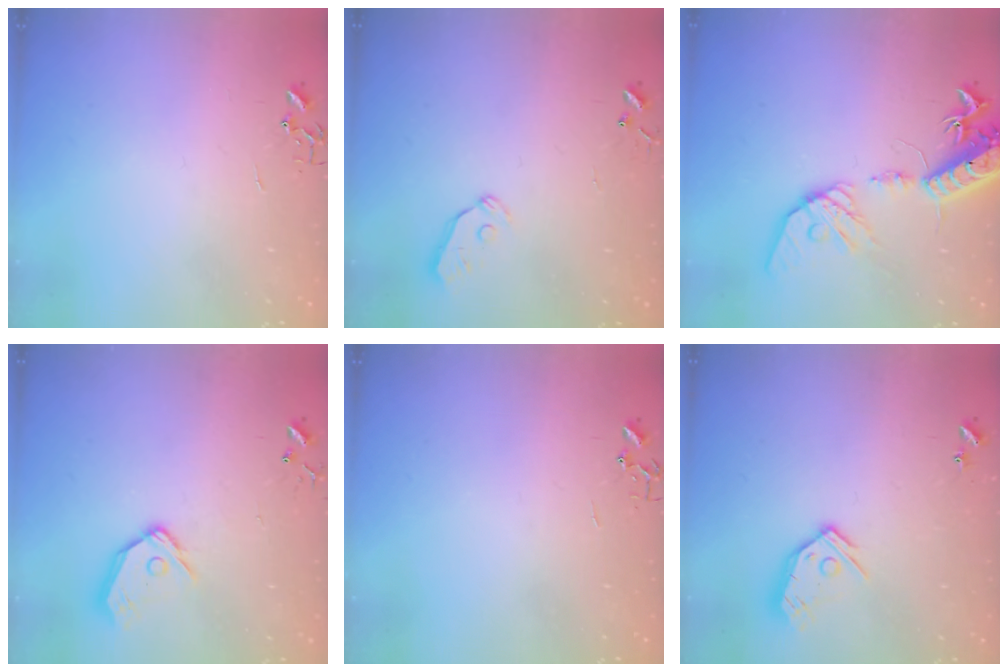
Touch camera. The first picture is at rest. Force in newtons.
{"total": 3.0, "press": 3.0, "slide": 0.3}
{"total": 18.0, "press": 17.7, "slide": 3.3}
{"total": 11.5, "press": 11.4, "slide": 1.7}
{"total": 0.0}
{"total": 11.0, "press": 10.9, "slide": 1.2}